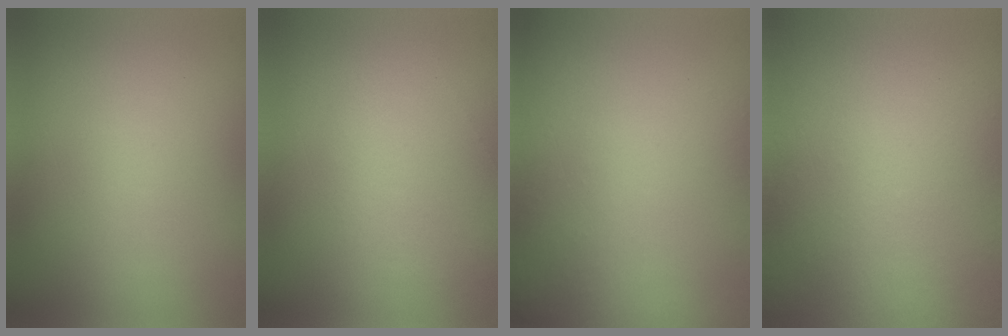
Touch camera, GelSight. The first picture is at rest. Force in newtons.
{"total": 1.0}
{"total": 4.7}
{"total": 7.1}